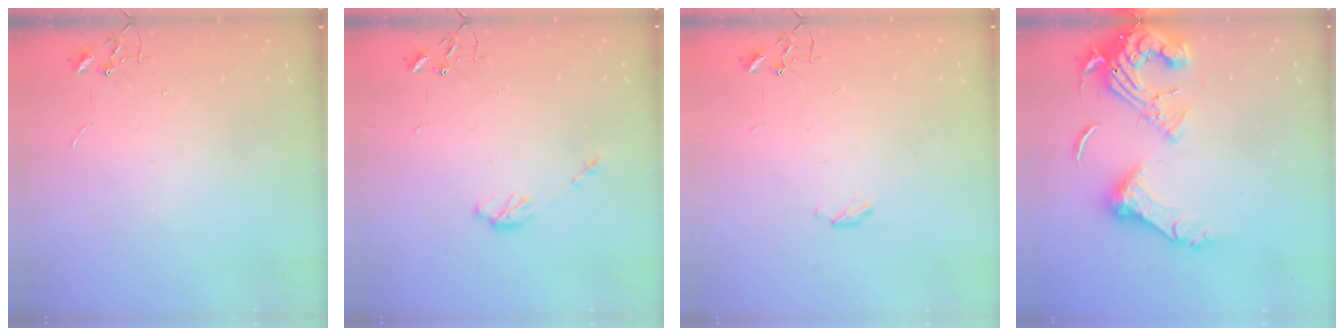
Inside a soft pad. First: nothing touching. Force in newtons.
{"total": 4.7, "press": 4.7, "slide": 0.3}
{"total": 2.9, "press": 2.9, "slide": 0.5}
{"total": 17.5, "press": 17.4, "slide": 1.9}